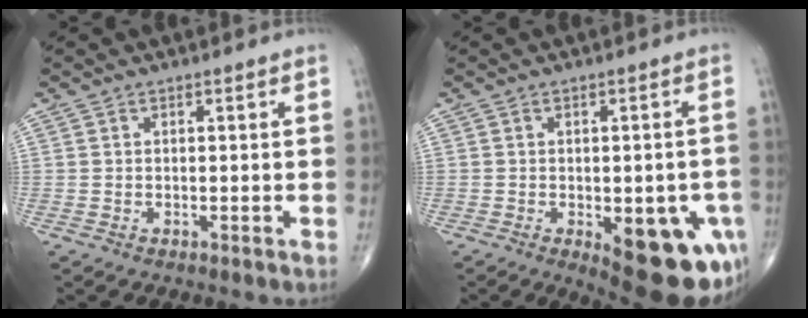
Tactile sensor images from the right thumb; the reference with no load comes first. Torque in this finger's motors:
{"motor_torque": [1.97, 2.09, 0.97, -1.05, 0.35]}